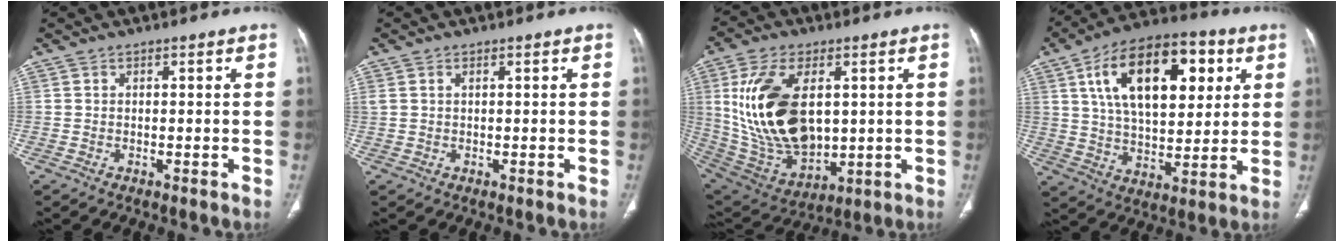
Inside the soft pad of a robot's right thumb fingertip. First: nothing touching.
{"total": 1.4, "force": [0.6, 0.8, 1.0], "torque": [-0.030, 0.012, 0.020]}
{"total": 22.0, "force": [3.3, 12.6, 17.6], "torque": [-0.333, -0.019, 0.083]}
{"total": 22.7, "force": [7.7, 12.0, 17.8], "torque": [-0.257, -0.006, 0.123]}